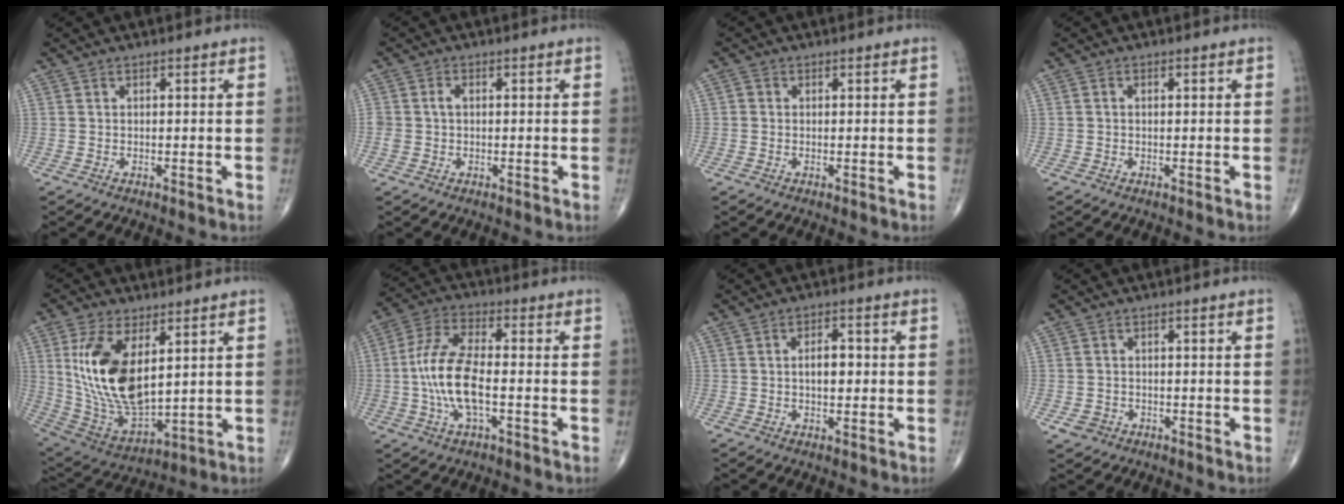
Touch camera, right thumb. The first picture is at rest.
{"total": 2.3, "force": [0.1, 1.7, 1.5], "torque": [-0.032, 0.007, 0.002]}
{"total": 1.0, "force": [0.0, 0.9, 0.4], "torque": [-0.002, 0.002, -0.003]}
{"total": 0.6, "force": [0.0, 0.4, 0.4], "torque": [-0.009, 0.004, 0.000]}
{"total": 18.4, "force": [4.6, 9.3, 15.2], "torque": [-0.286, -0.025, 0.104]}
{"total": 12.4, "force": [-1.9, 5.0, 11.2], "torque": [-0.236, 0.023, -0.039]}
{"total": 4.4, "force": [0.1, 2.4, 3.6], "torque": [-0.052, 0.007, -0.002]}
{"total": 2.4, "force": [-1.0, 2.1, 0.7], "torque": [-0.009, 0.006, -0.013]}